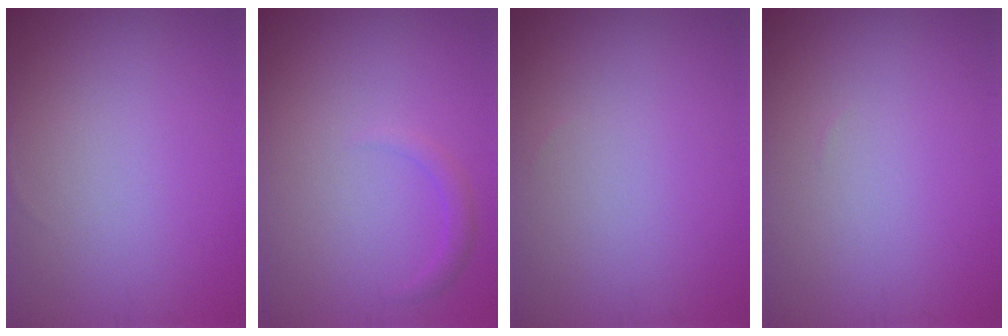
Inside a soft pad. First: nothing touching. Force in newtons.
{"total": 1.1, "press": 1.1, "slide": 0.0}
{"total": 0.0}
{"total": 0.0}